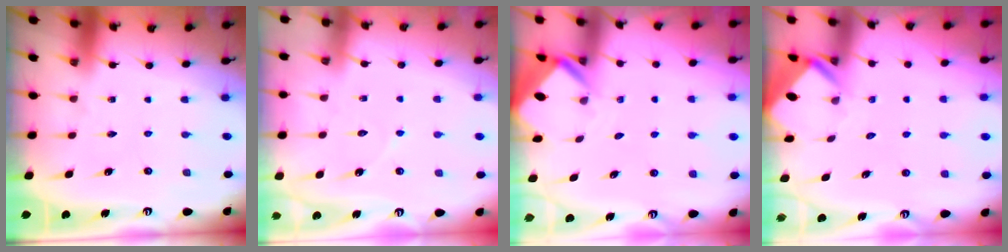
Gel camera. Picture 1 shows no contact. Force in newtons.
{"total": 3.8, "press": 3.8, "slide": 0.3}
{"total": 2.7, "press": 2.7, "slide": 0.2}
{"total": 2.9, "press": 2.9, "slide": 0.3}